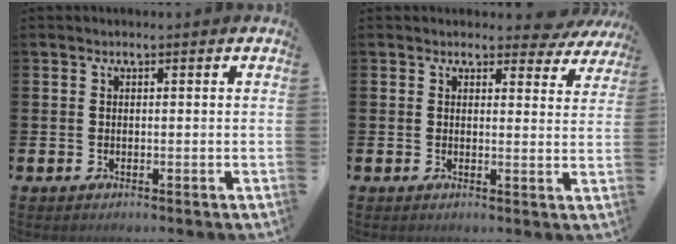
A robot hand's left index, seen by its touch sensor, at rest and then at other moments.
{"total": 2.7, "force": [2.4, 1.2, 0.4], "torque": [0.001, -0.012, 0.038]}